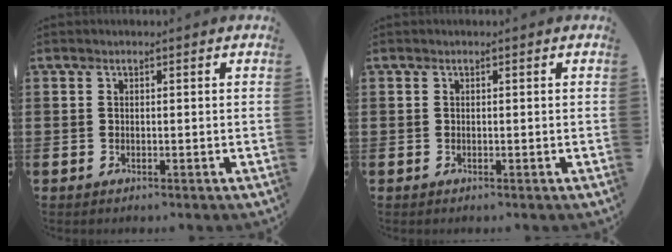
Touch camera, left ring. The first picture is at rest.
{"total": 0.0}